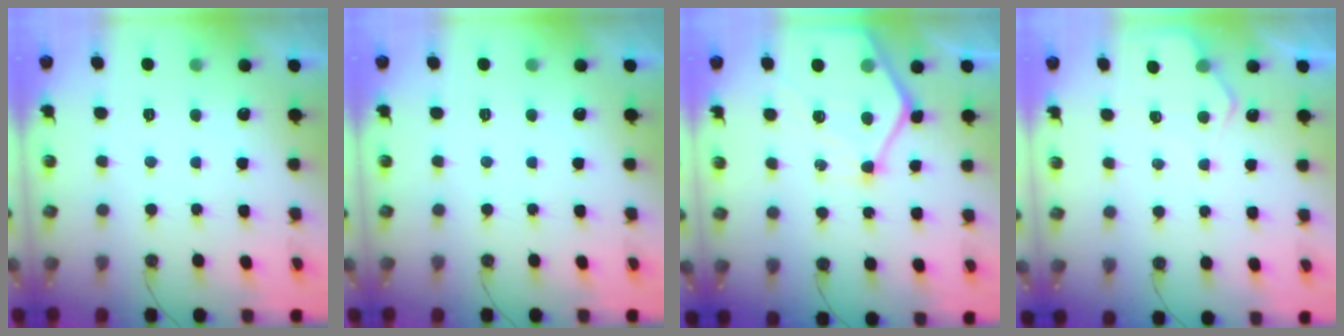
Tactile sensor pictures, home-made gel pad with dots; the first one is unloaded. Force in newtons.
{"total": 0.0}
{"total": 14.1, "press": 14.0, "slide": 1.5}
{"total": 6.8, "press": 6.7, "slide": 0.5}